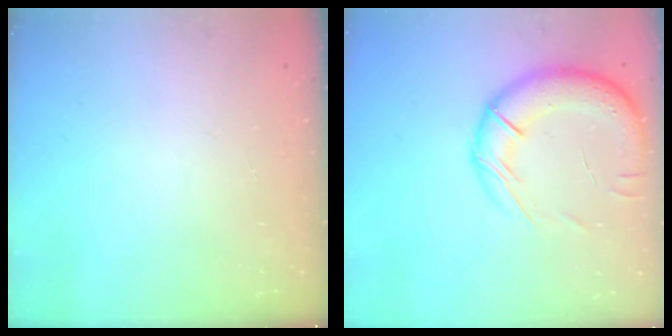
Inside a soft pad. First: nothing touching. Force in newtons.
{"total": 18.0, "press": 17.5, "slide": 4.5}